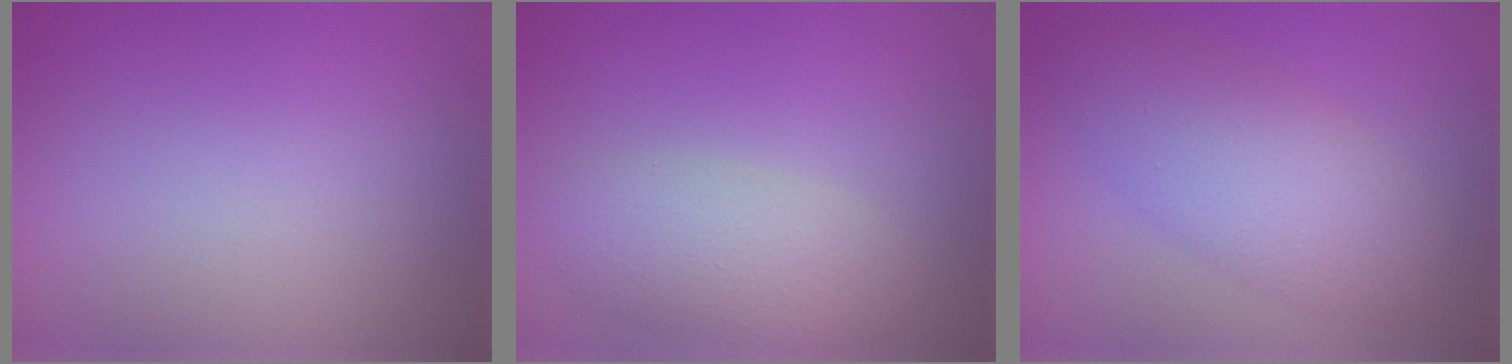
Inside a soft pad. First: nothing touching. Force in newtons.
{"total": 3.8, "press": 3.8, "slide": 0.3}
{"total": 5.5, "press": 5.5, "slide": 0.1}